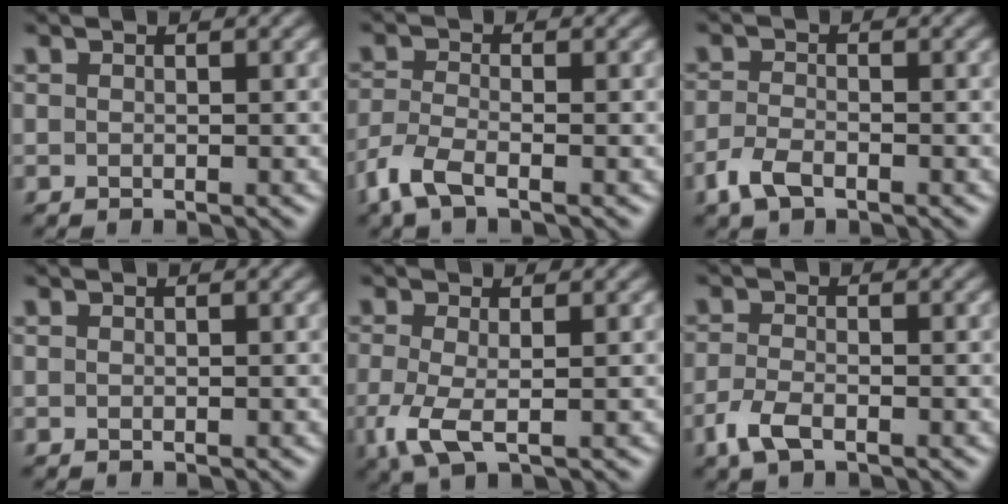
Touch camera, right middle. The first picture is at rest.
{"total": 3.4, "force": [-2.3, 1.1, 2.3], "torque": [-0.060, -0.008, -0.059]}
{"total": 2.6, "force": [-1.7, 1.2, 1.6], "torque": [-0.040, -0.001, -0.040]}
{"total": 0.0}
{"total": 3.5, "force": [-0.8, 1.2, 3.2], "torque": [-0.083, -0.009, -0.019]}
{"total": 2.7, "force": [-1.6, 1.2, 1.9], "torque": [-0.049, -0.003, -0.038]}